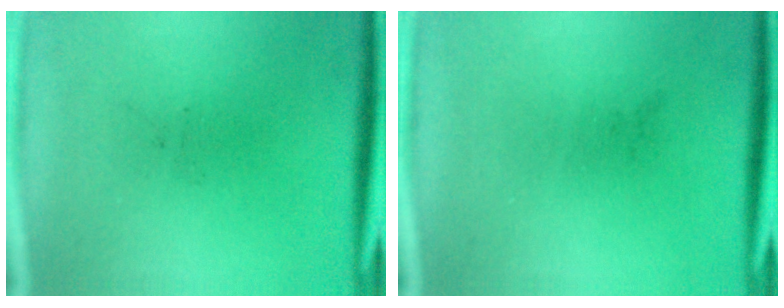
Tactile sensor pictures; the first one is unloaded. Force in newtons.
{"total": 0.0}